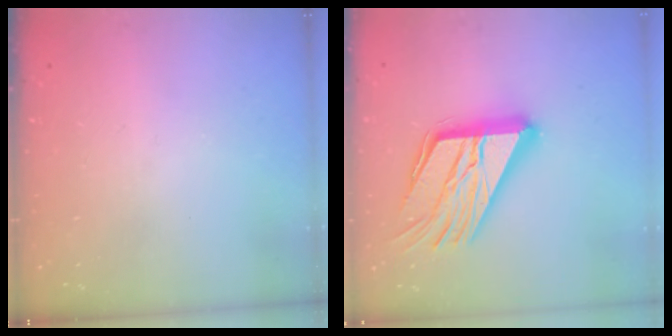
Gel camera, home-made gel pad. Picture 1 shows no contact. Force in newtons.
{"total": 23.5, "press": 23.3, "slide": 2.3}